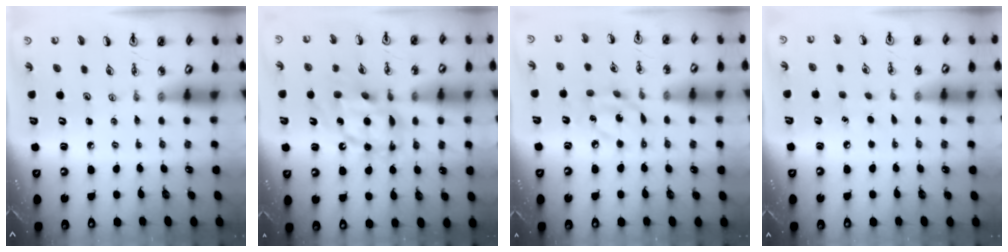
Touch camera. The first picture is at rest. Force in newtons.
{"total": 14.1, "press": 14.1, "slide": 1.2}
{"total": 9.3, "press": 9.3, "slide": 0.5}
{"total": 5.2, "press": 5.1, "slide": 0.6}